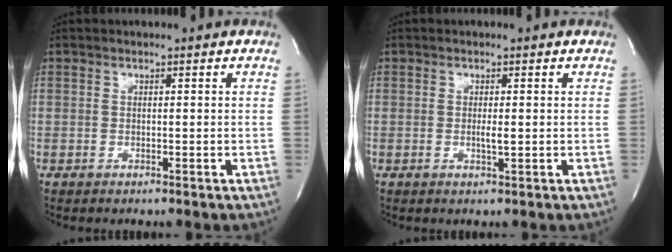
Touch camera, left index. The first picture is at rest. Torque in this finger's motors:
{"motor_torque": [0.32, 0.12, -0.06, 0.02]}